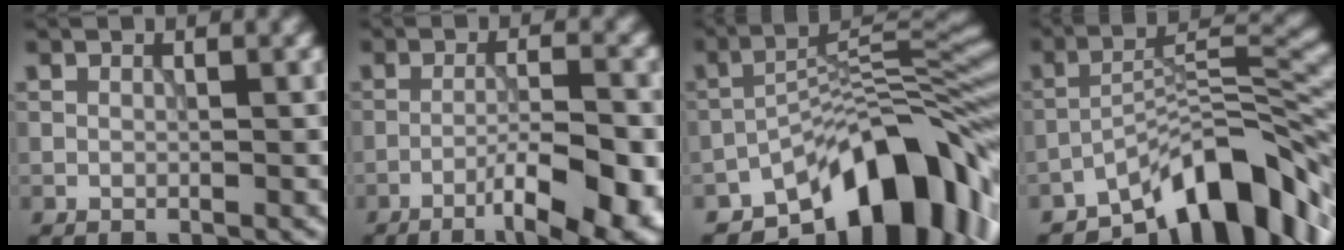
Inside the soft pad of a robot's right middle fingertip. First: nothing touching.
{"total": 8.9, "force": [-4.8, 1.9, 7.3], "torque": [-0.112, 0.002, -0.065]}
{"total": 13.0, "force": [-8.2, 5.2, 8.7], "torque": [-0.105, 0.011, -0.148]}
{"total": 10.8, "force": [-7.5, 3.5, 6.9], "torque": [-0.091, 0.009, -0.142]}